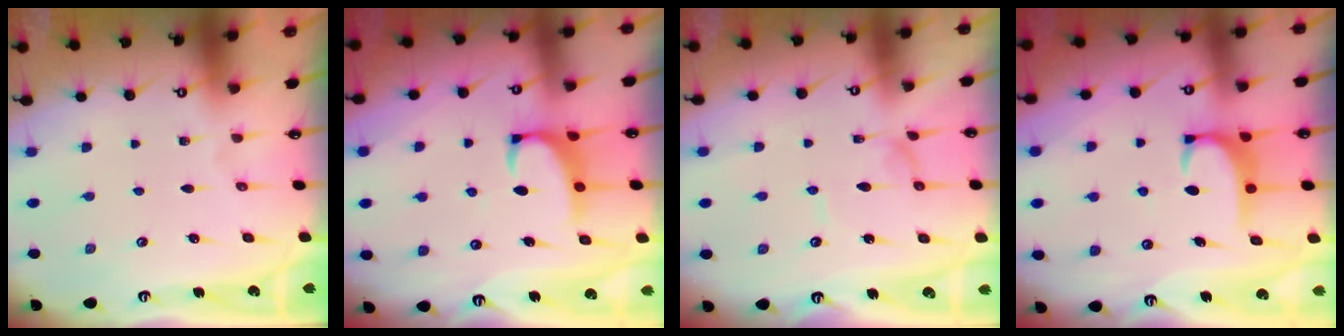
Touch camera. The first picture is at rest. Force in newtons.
{"total": 2.4, "press": 2.3, "slide": 0.7}
{"total": 0.0}
{"total": 2.9, "press": 2.8, "slide": 0.5}